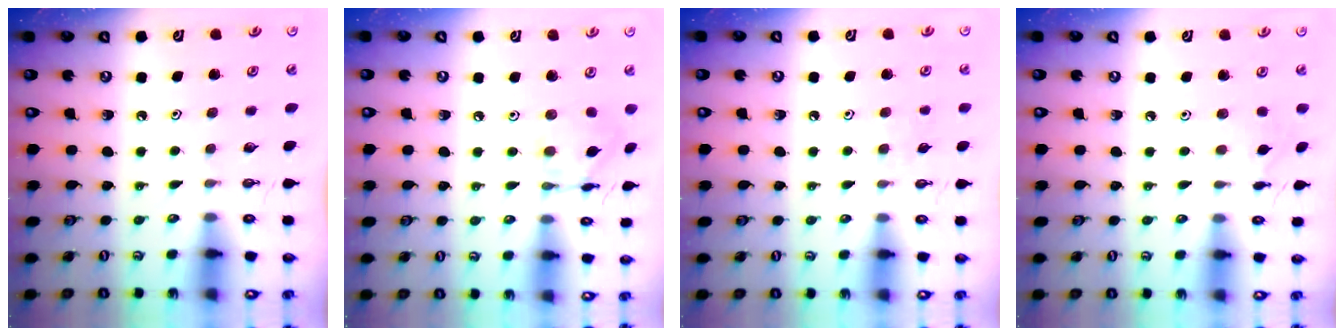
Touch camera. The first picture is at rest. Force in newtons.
{"total": 9.2, "press": 9.2, "slide": 0.7}
{"total": 4.1, "press": 4.1, "slide": 0.6}
{"total": 1.8, "press": 1.8, "slide": 0.1}